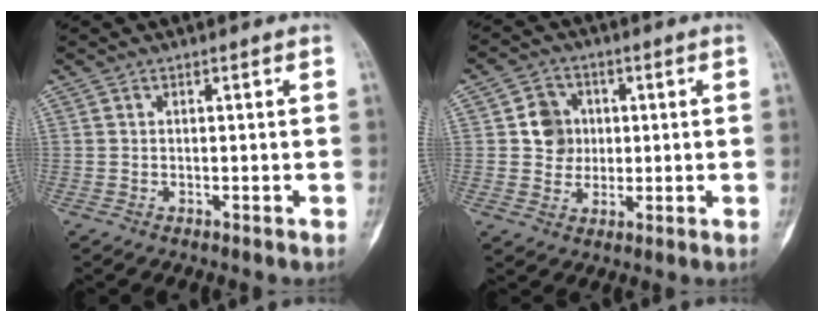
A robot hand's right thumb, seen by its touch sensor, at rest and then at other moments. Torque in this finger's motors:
{"motor_torque": [0.53, 0.54, 0.72, 0.08, 0.02]}